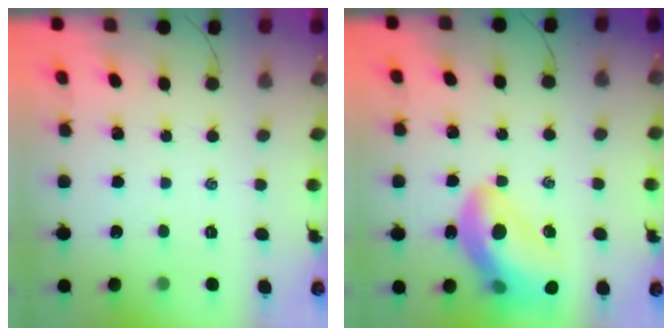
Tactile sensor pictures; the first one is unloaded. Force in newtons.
{"total": 17.1, "press": 16.4, "slide": 4.6}